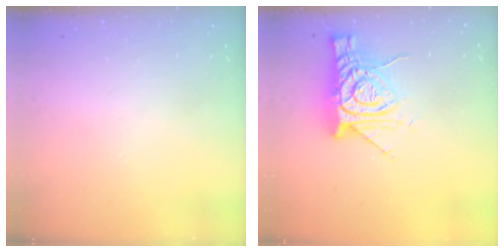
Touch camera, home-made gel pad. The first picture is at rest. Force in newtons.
{"total": 13.0, "press": 13.0, "slide": 1.4}